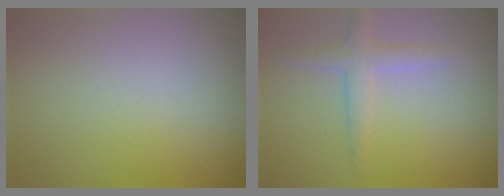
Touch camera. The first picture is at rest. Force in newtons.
{"total": 2.1, "press": 2.1, "slide": 0.1}